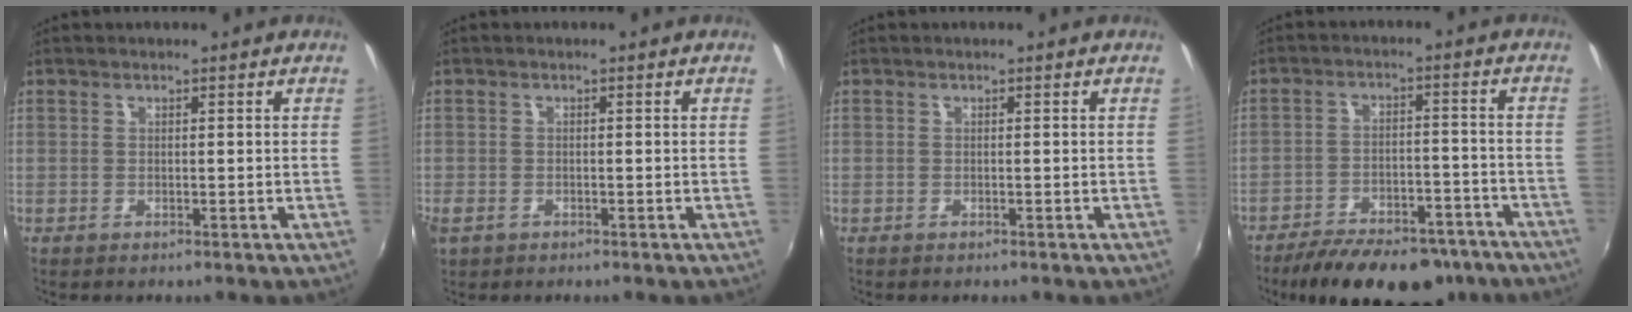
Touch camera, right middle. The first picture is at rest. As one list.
[{"total": 3.2, "force": [-1.7, 2.2, 1.7], "torque": [-0.038, -0.009, -0.030]}, {"total": 0.0}, {"total": 20.2, "force": [-16.1, 7.7, 9.3], "torque": [-0.172, -0.004, -0.217]}]